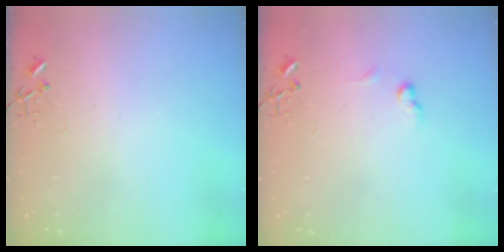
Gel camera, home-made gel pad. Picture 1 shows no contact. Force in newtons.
{"total": 6.0, "press": 6.0, "slide": 0.8}